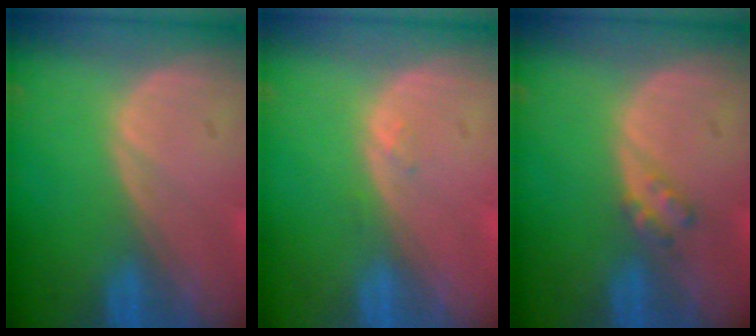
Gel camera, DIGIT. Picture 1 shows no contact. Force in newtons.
{"total": 0.9, "press": 0.8, "slide": 0.4}
{"total": 2.0, "press": 2.0, "slide": 0.2}